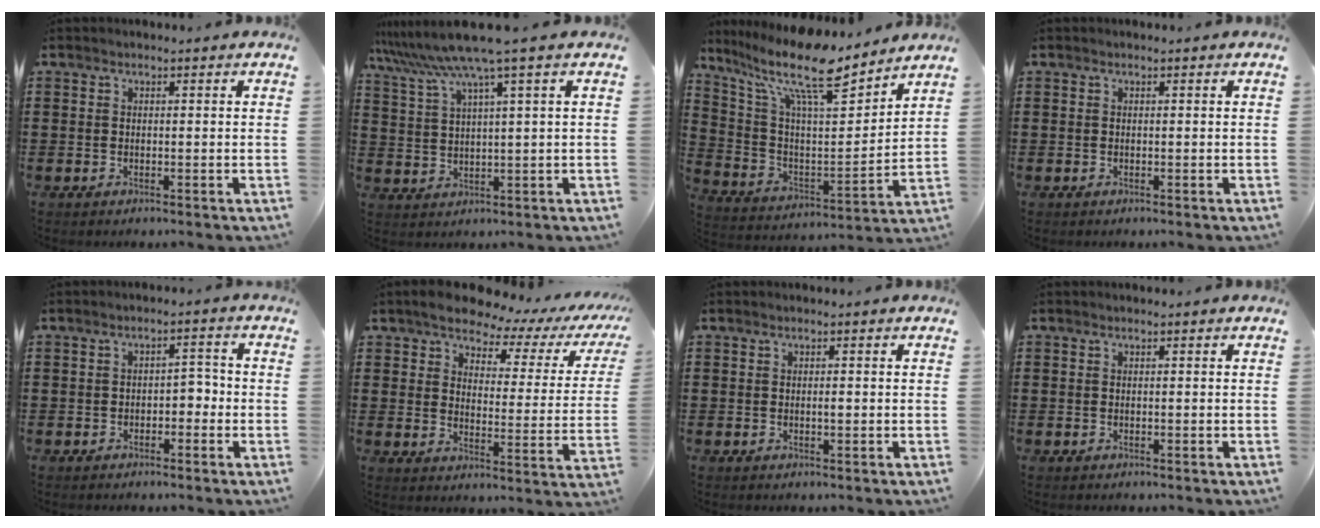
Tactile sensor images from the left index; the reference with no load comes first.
{"total": 7.5, "force": [5.0, -0.5, 5.5], "torque": [-0.130, -0.028, 0.083]}
{"total": 13.9, "force": [10.4, 3.2, 8.6], "torque": [-0.190, -0.061, 0.172]}
{"total": 0.0}
{"total": 3.2, "force": [-1.8, 1.8, 2.0], "torque": [-0.041, 0.007, -0.038]}
{"total": 6.0, "force": [5.4, 1.8, 1.9], "torque": [-0.062, -0.032, 0.090]}
{"total": 0.9, "force": [0.1, 0.2, 0.9], "torque": [-0.018, -0.001, 0.001]}
{"total": 0.0}